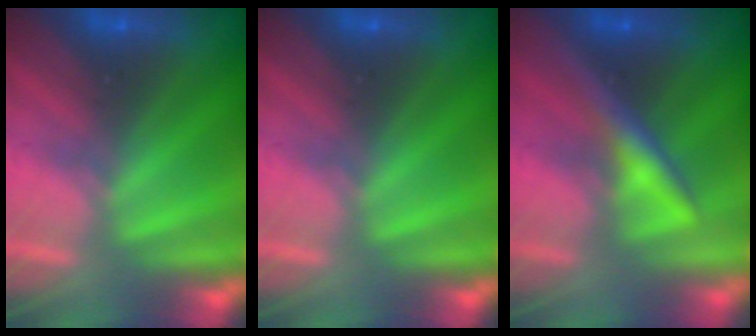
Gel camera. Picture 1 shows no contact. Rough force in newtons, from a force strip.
{"total": 0.0}
{"total": 3.7}